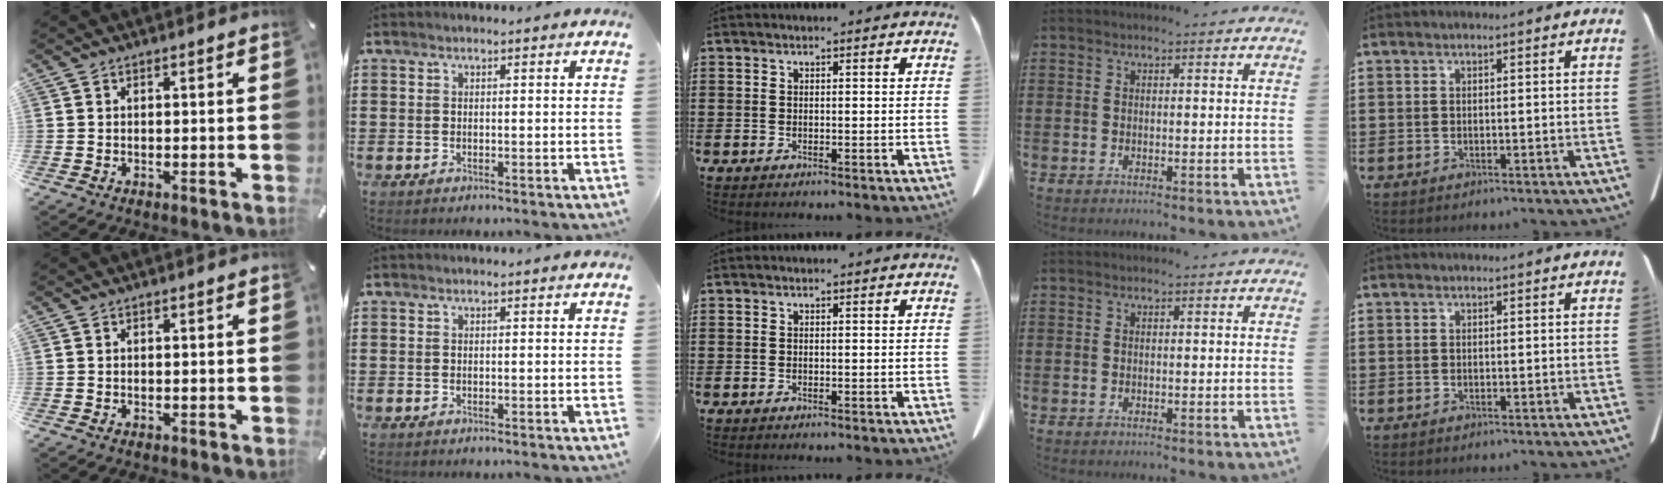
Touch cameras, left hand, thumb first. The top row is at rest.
{}